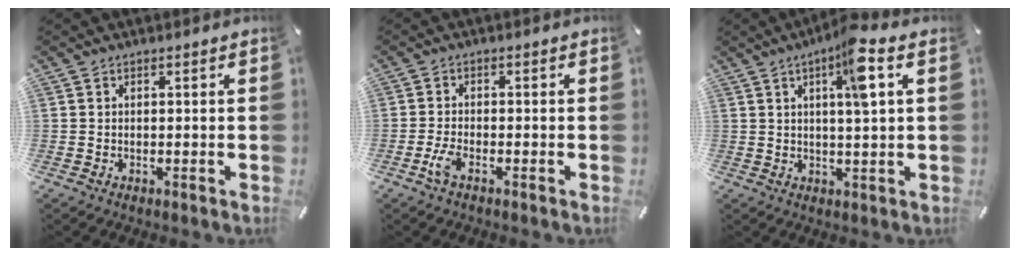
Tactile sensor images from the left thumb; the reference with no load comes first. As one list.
[{"total": 3.2, "force": [-1.7, 0.9, 2.6], "torque": [-0.064, -0.004, -0.034]}, {"total": 8.5, "force": [3.1, 1.0, 7.8], "torque": [-0.132, -0.007, 0.044]}]